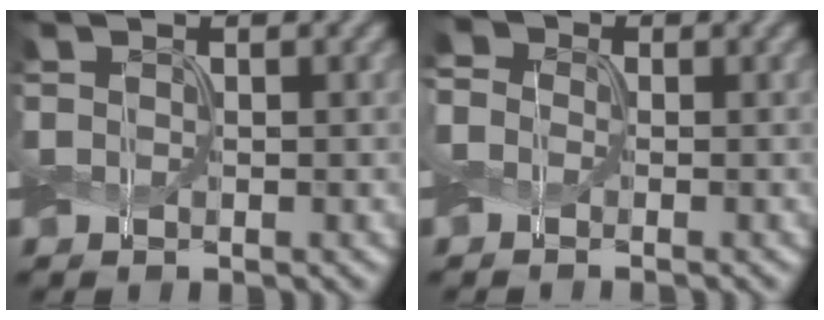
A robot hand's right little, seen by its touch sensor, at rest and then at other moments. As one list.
[{"total": 3.3, "force": [0.1, 3.0, 1.5], "torque": [-0.035, 0.015, -0.022]}]